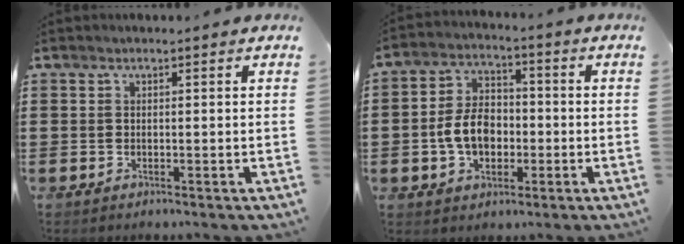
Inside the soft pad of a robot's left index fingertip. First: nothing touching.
{"total": 7.5, "force": [-1.6, 5.1, 5.2], "torque": [-0.118, 0.001, -0.039]}